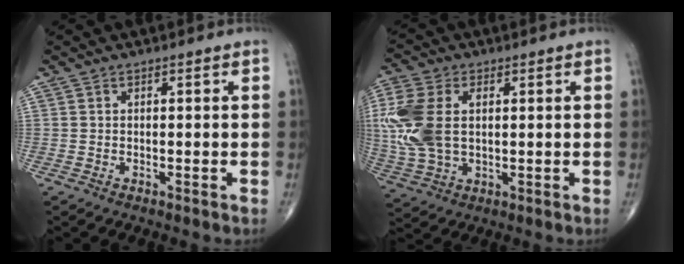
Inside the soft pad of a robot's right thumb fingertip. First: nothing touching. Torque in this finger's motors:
{"motor_torque": [1.82, 1.87, 1.32, -0.02, 0.16]}